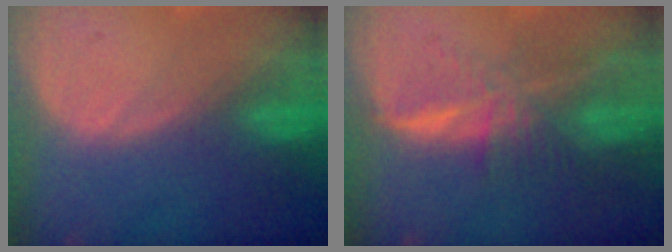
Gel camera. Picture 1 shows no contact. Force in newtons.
{"total": 7.4, "press": 6.2, "slide": 3.9}